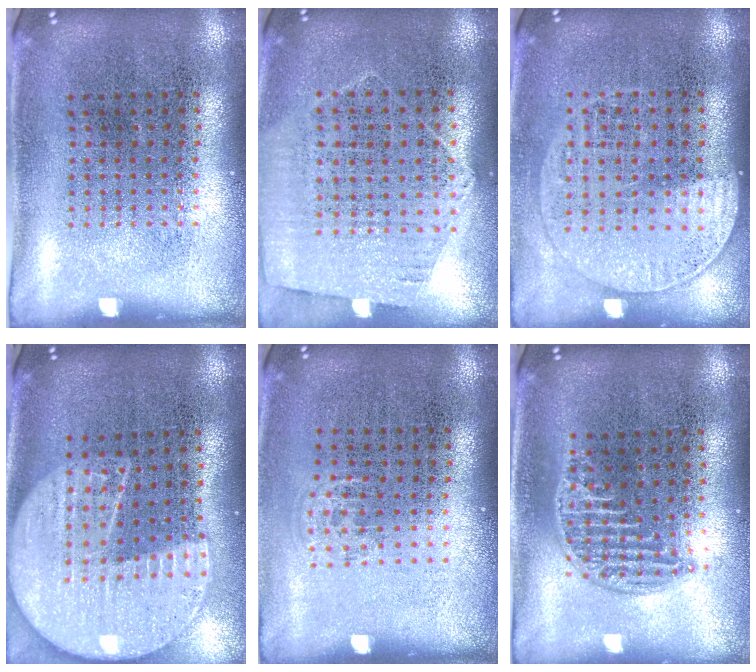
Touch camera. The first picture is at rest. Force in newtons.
{"total": 1.3, "press": 1.1, "slide": 0.6}
{"total": 1.3, "press": 1.2, "slide": 0.5}
{"total": 2.3, "press": 2.0, "slide": 1.1}
{"total": 0.5, "press": 0.5, "slide": 0.3}
{"total": 1.2, "press": 1.1, "slide": 0.5}